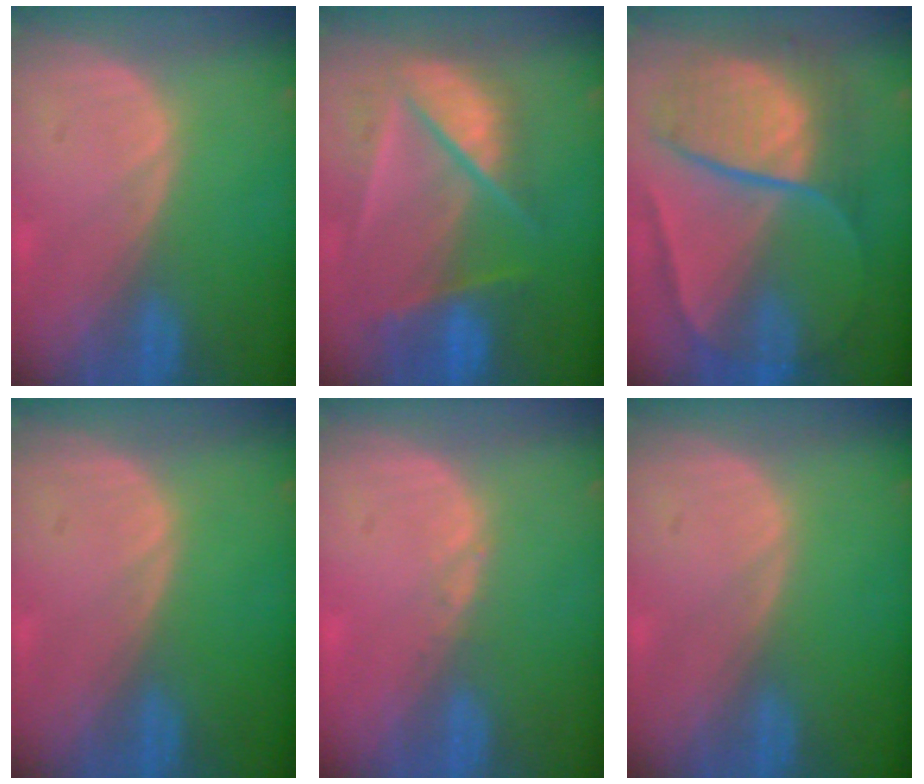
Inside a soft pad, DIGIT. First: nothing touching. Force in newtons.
{"total": 9.8, "press": 8.2, "slide": 5.3}
{"total": 10.8, "press": 10.8, "slide": 1.1}
{"total": 0.0}
{"total": 0.6, "press": 0.5, "slide": 0.3}
{"total": 0.0}